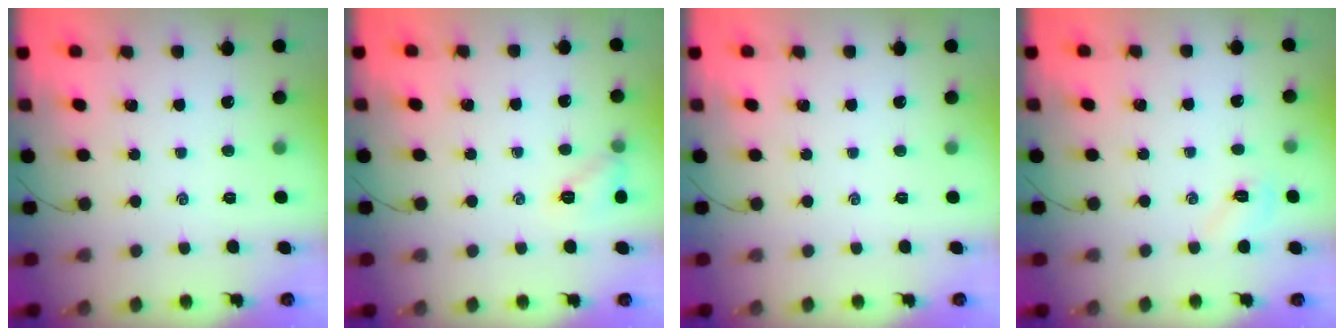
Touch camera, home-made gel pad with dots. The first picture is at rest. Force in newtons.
{"total": 7.4, "press": 7.3, "slide": 1.3}
{"total": 0.0}
{"total": 5.4, "press": 5.3, "slide": 1.3}